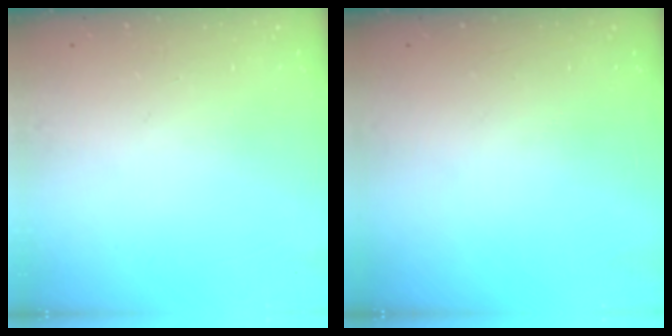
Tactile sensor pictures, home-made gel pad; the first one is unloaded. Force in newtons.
{"total": 0.0}